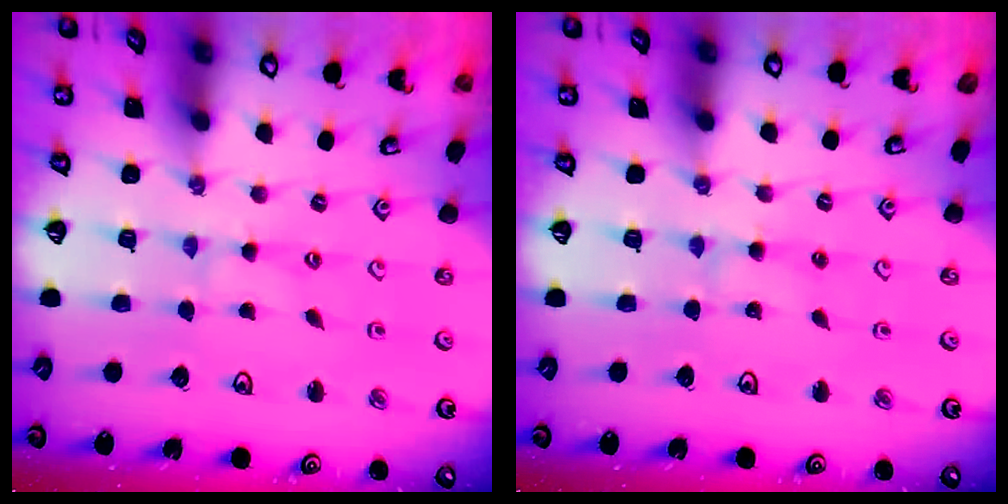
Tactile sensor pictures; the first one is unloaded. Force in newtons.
{"total": 2.9, "press": 2.9, "slide": 0.3}